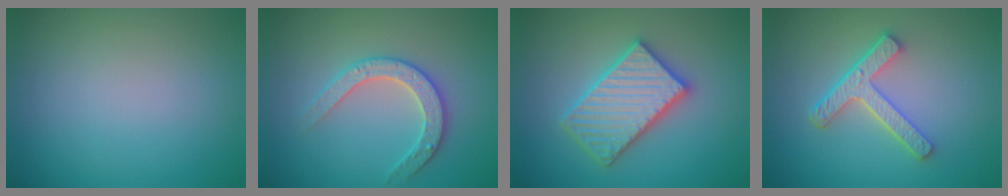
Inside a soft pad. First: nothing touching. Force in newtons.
{"total": 3.0, "press": 2.9, "slide": 0.5}
{"total": 5.6, "press": 5.5, "slide": 0.8}
{"total": 4.4, "press": 3.4, "slide": 2.8}